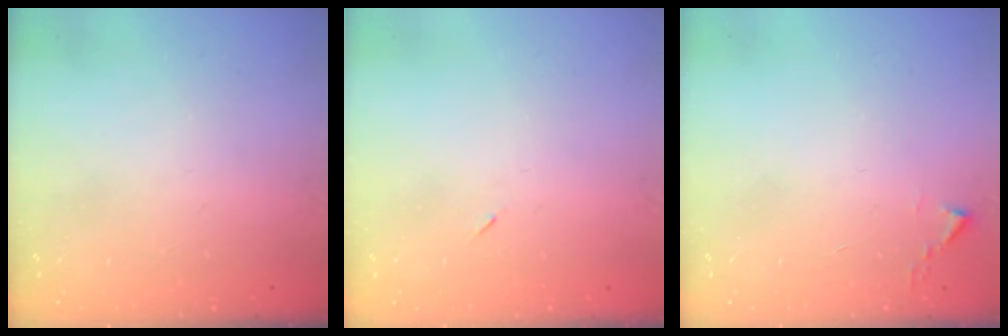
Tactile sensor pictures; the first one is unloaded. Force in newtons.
{"total": 2.6, "press": 2.3, "slide": 1.2}
{"total": 2.4, "press": 2.4, "slide": 0.3}